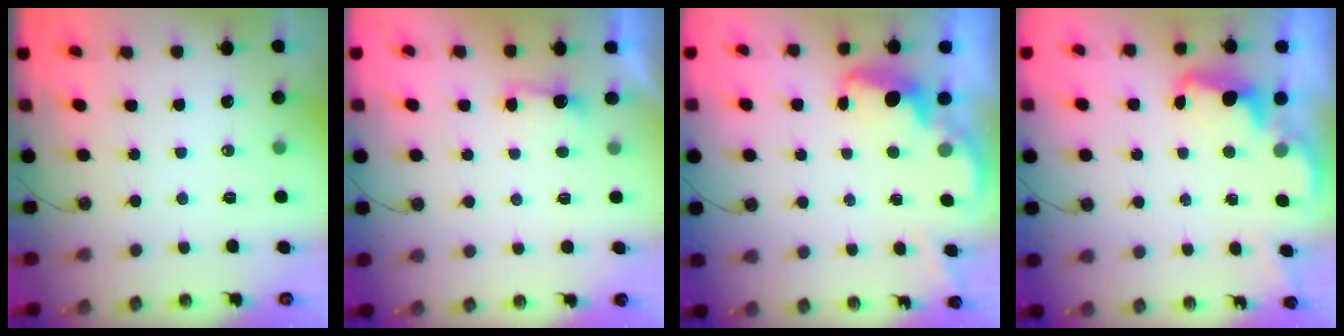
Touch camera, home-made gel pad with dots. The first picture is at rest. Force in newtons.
{"total": 2.3, "press": 2.2, "slide": 0.8}
{"total": 2.8, "press": 2.6, "slide": 0.8}
{"total": 2.4, "press": 2.3, "slide": 0.7}